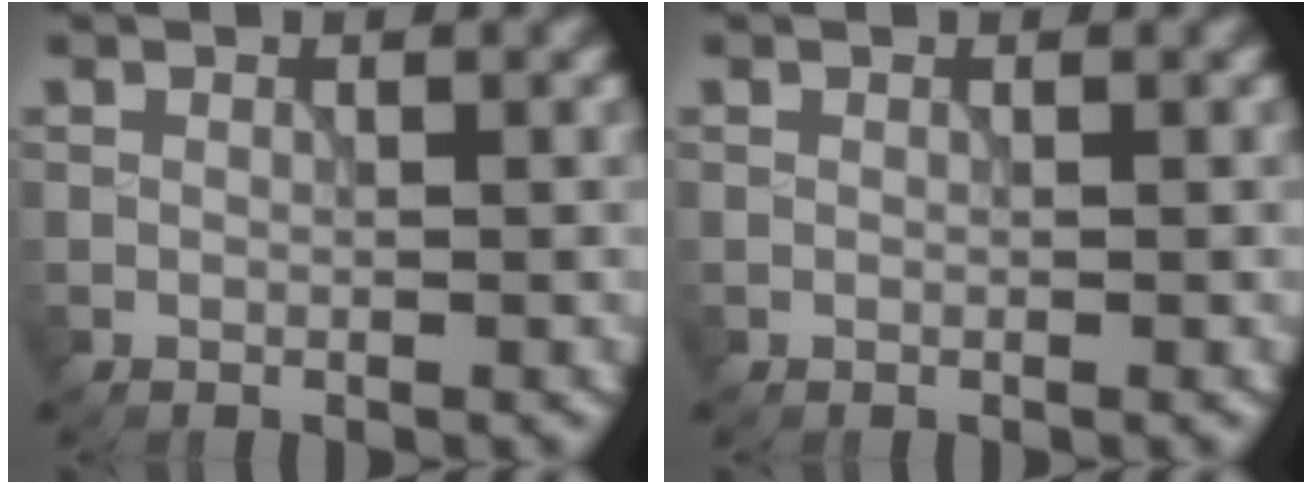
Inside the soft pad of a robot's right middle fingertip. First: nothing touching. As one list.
[{"total": 0.0}]